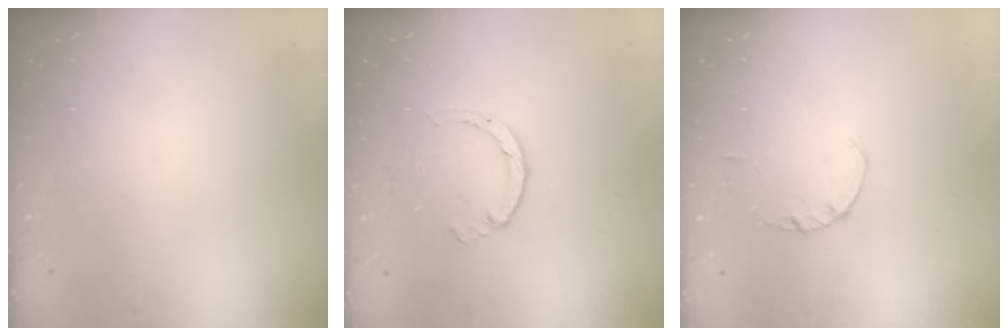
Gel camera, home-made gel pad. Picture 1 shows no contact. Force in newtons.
{"total": 2.6, "press": 2.6, "slide": 0.4}
{"total": 1.0, "press": 1.0, "slide": 0.2}